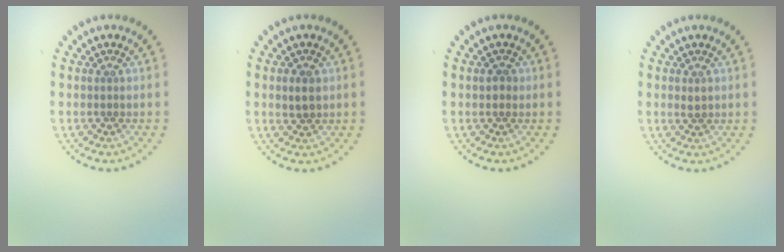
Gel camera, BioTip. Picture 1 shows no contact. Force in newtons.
{"total": 1.9, "press": 1.8, "slide": 0.4}
{"total": 1.1, "press": 1.1, "slide": 0.1}
{"total": 0.9, "press": 0.9, "slide": 0.3}